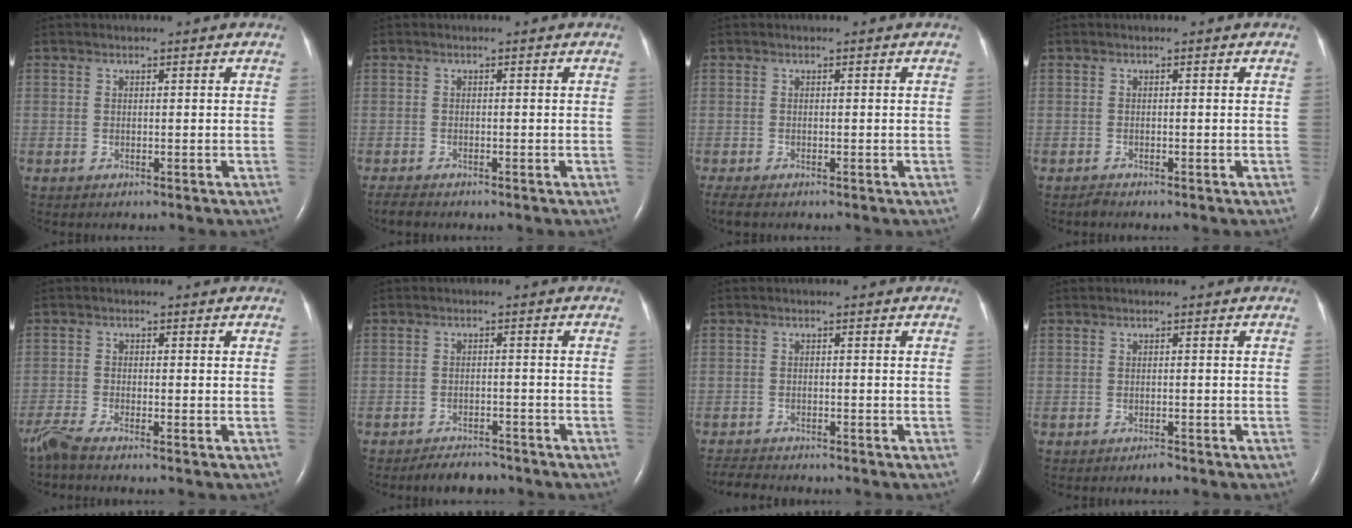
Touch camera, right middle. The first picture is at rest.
{"total": 1.8, "force": [-1.6, 0.3, 0.7], "torque": [-0.022, -0.006, -0.026]}
{"total": 2.4, "force": [-1.9, 0.6, 1.3], "torque": [-0.030, -0.010, -0.029]}
{"total": 0.6, "force": [-0.6, 0.0, 0.1], "torque": [-0.009, -0.003, -0.013]}
{"total": 3.1, "force": [-2.8, -0.3, 1.4], "torque": [-0.037, -0.012, -0.061]}
{"total": 3.9, "force": [-3.6, 1.2, 1.0], "torque": [-0.024, -0.006, -0.055]}
{"total": 4.1, "force": [-4.0, 0.5, 1.0], "torque": [-0.017, -0.014, -0.064]}
{"total": 0.8, "force": [-0.7, 0.0, 0.4], "torque": [-0.011, -0.003, -0.008]}